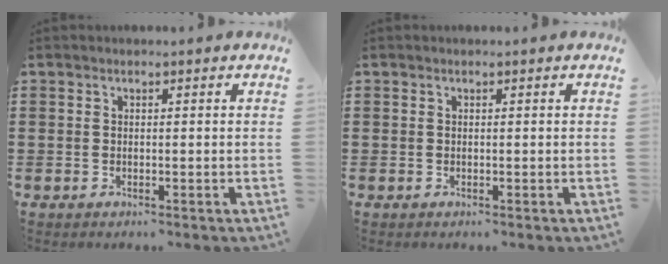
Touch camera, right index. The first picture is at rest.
{"total": 0.0}